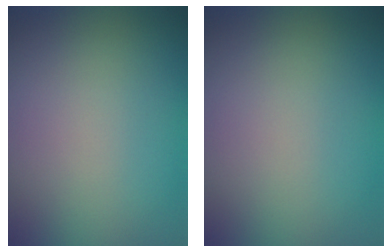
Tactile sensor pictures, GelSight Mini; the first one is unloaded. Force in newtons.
{"total": 0.0}